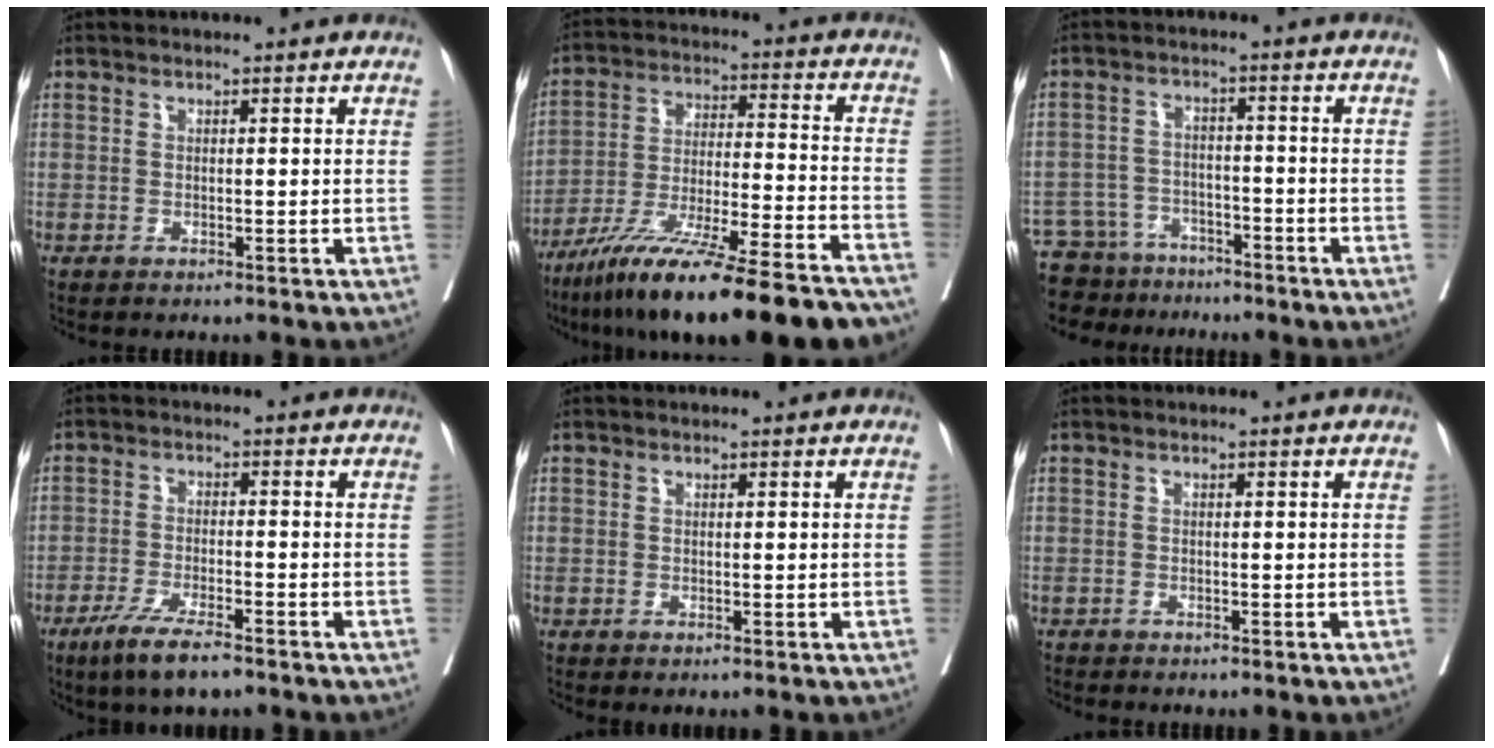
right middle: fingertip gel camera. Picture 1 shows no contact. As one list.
[{"total": 23.8, "force": [-18.6, 1.5, 14.8], "torque": [-0.201, -0.030, -0.307]}, {"total": 8.7, "force": [-7.3, 4.8, 0.4], "torque": [-0.017, 0.023, -0.115]}, {"total": 7.3, "force": [-5.1, 1.0, 5.2], "torque": [-0.097, -0.015, -0.088]}, {"total": 0.0}, {"total": 0.7, "force": [-0.6, 0.2, 0.0], "torque": [-0.011, -0.003, -0.017]}]